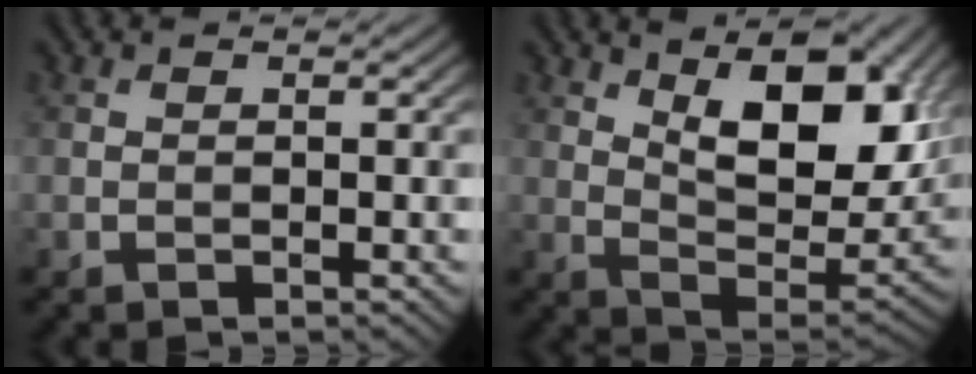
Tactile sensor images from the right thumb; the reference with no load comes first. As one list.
[{"total": 15.4, "force": [6.5, 7.0, 12.1], "torque": [-0.190, -0.002, 0.098]}]